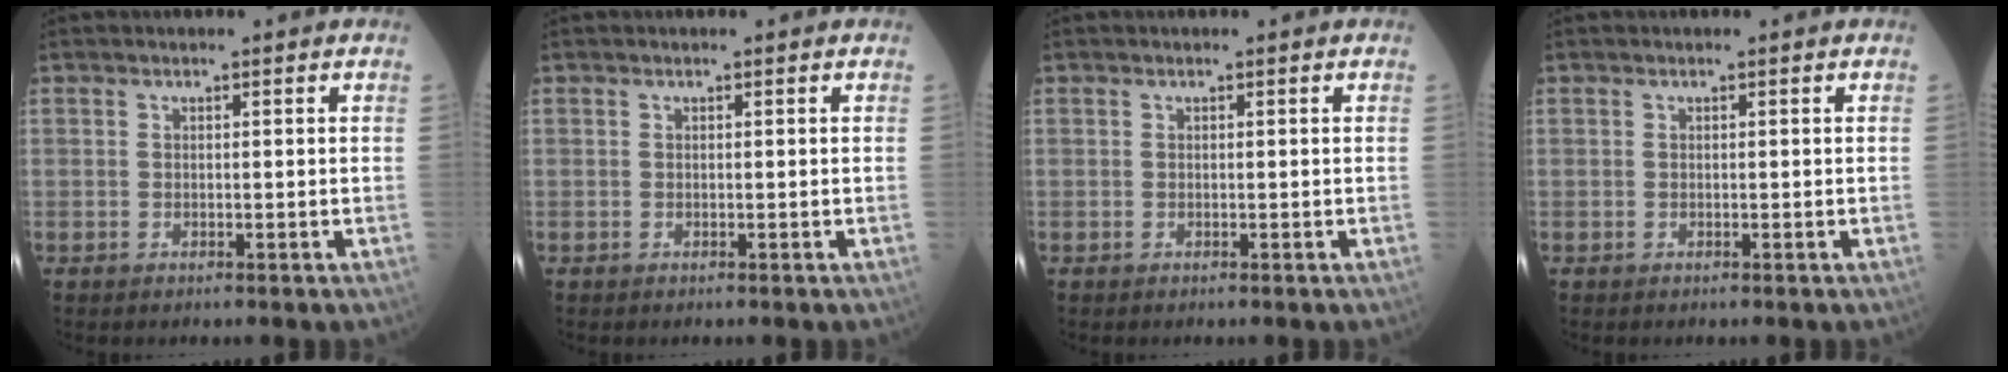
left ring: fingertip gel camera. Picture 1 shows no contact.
{"total": 0.0}
{"total": 0.0}
{"total": 0.0}